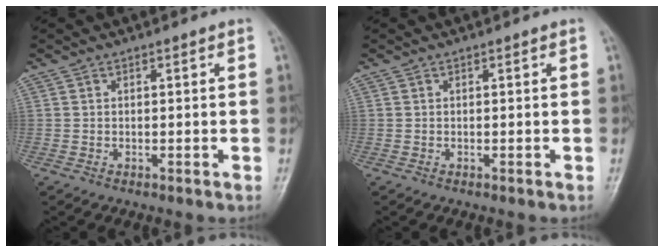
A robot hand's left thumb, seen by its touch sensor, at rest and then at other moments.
{"total": 0.0}